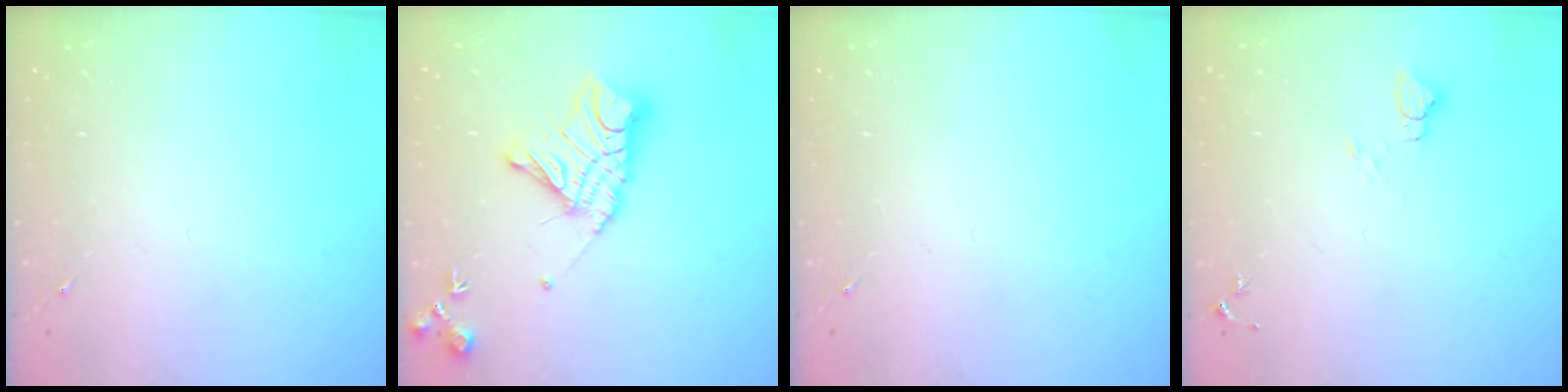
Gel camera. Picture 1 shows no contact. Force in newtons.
{"total": 15.8, "press": 15.7, "slide": 1.4}
{"total": 0.0}
{"total": 3.9, "press": 3.9, "slide": 0.4}